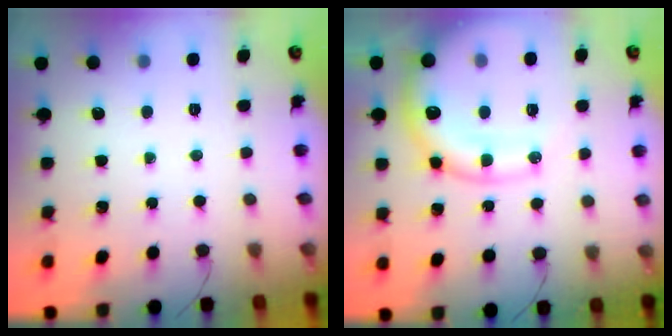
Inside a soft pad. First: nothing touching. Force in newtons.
{"total": 19.5, "press": 19.1, "slide": 4.0}